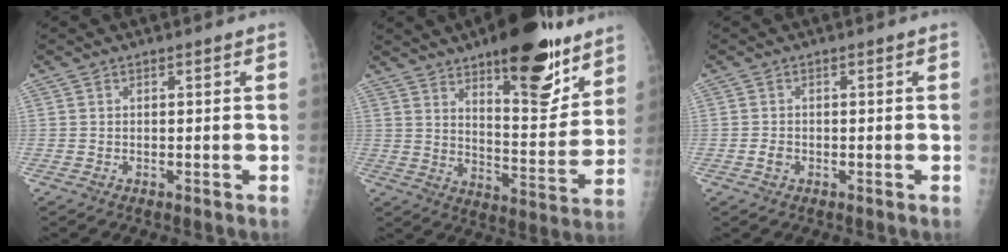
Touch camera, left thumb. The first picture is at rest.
{"total": 20.4, "force": [12.9, 7.2, 14.0], "torque": [-0.149, -0.080, 0.194]}
{"total": 1.5, "force": [-0.5, 1.2, 0.8], "torque": [-0.011, 0.002, -0.010]}